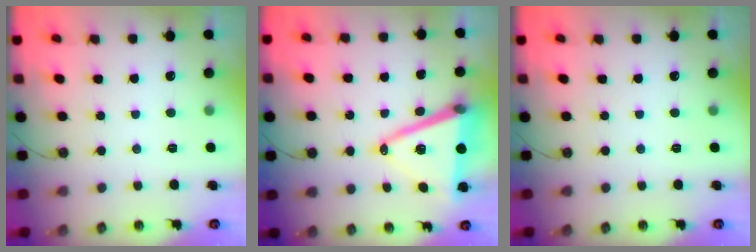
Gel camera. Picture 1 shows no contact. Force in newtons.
{"total": 15.5, "press": 14.9, "slide": 4.0}
{"total": 0.0}